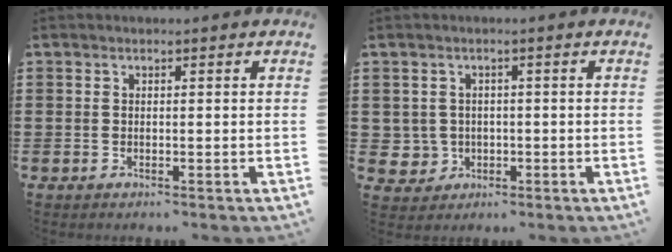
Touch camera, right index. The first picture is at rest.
{"total": 2.6, "force": [-0.1, 2.6, 0.2], "torque": [-0.018, 0.007, -0.005]}